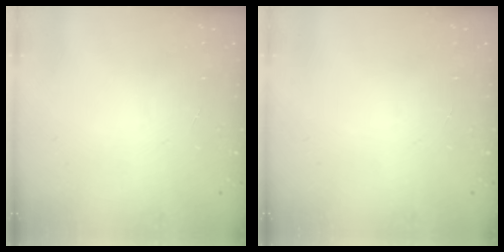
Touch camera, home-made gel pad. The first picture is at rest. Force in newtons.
{"total": 0.0}